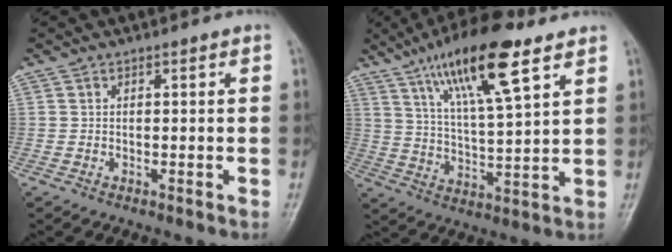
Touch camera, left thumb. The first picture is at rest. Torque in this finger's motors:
{"motor_torque": [0.78, 0.37, 1.74, -1.04, 0.41]}